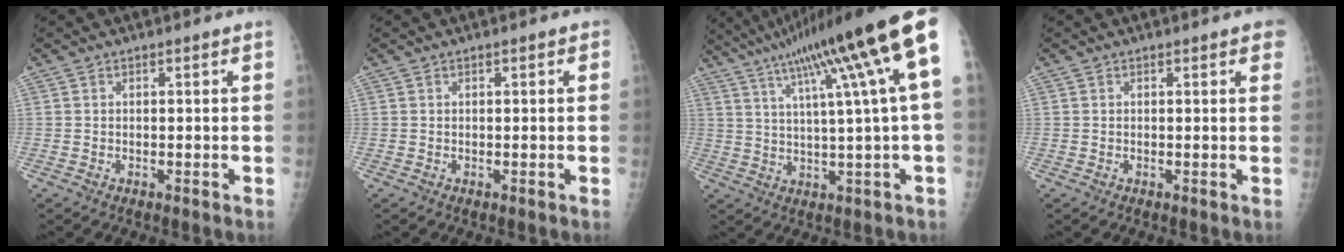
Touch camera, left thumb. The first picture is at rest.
{"total": 1.0, "force": [0.3, 0.4, 0.9], "torque": [-0.010, 0.002, 0.003]}
{"total": 19.3, "force": [8.8, 0.8, 17.1], "torque": [-0.254, 0.011, 0.131]}
{"total": 2.5, "force": [1.4, 0.7, 2.0], "torque": [-0.015, 0.002, 0.012]}